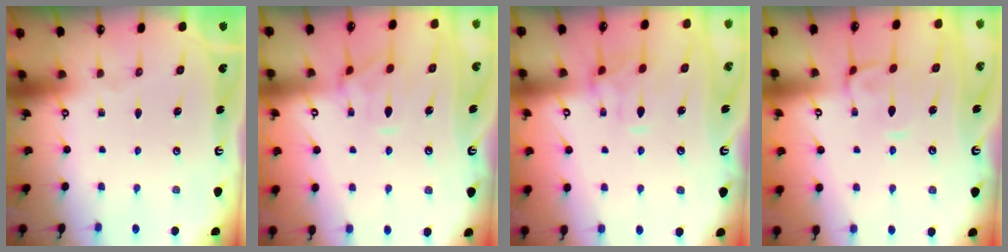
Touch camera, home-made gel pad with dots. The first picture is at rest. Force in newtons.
{"total": 2.5, "press": 2.3, "slide": 1.1}
{"total": 3.2, "press": 3.0, "slide": 1.2}
{"total": 1.4, "press": 1.1, "slide": 0.9}